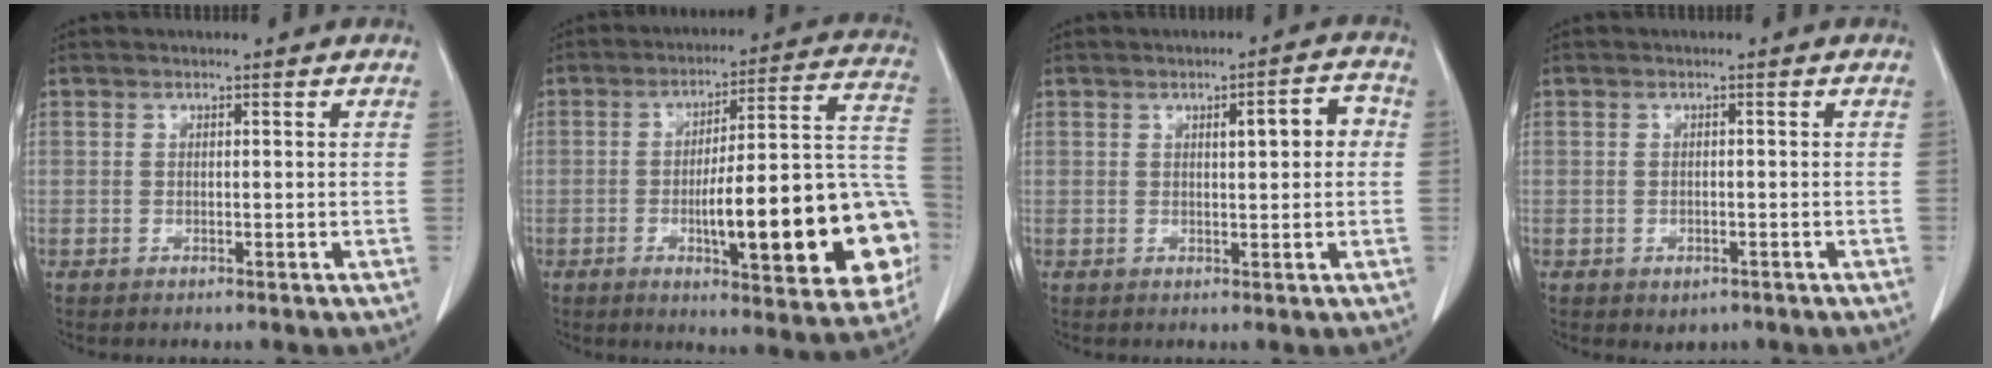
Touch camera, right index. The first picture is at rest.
{"total": 22.9, "force": [-6.0, 4.4, 21.6], "torque": [-0.218, 0.029, -0.071]}
{"total": 4.5, "force": [0.8, 1.1, 4.3], "torque": [-0.061, 0.015, 0.012]}
{"total": 1.9, "force": [-1.0, 1.4, 0.9], "torque": [-0.008, 0.002, 0.001]}